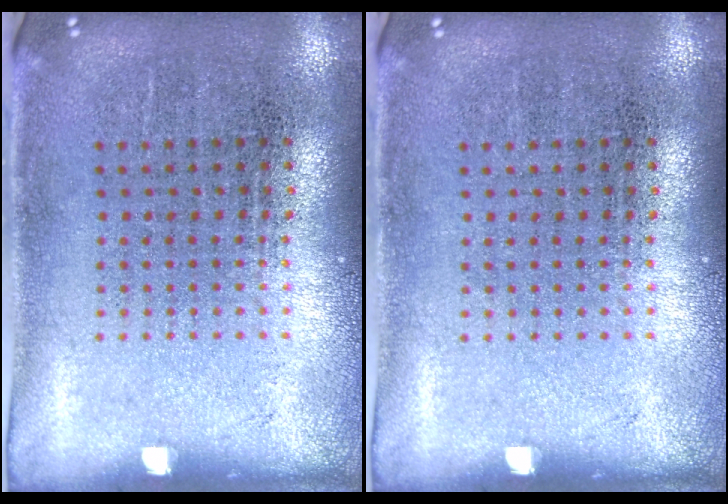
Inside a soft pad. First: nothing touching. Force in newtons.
{"total": 0.0}